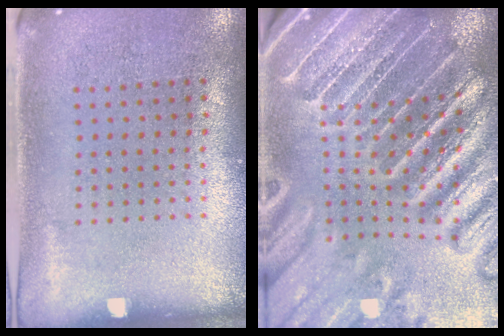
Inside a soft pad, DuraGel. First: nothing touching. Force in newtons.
{"total": 4.5, "press": 4.2, "slide": 1.6}